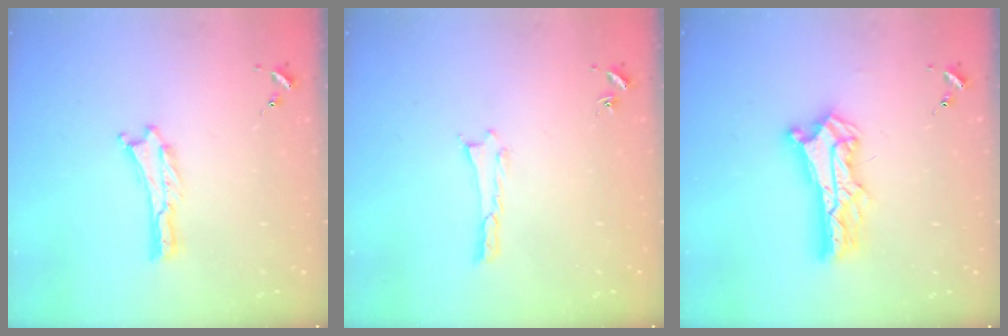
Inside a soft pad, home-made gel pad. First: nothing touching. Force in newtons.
{"total": 0.0}
{"total": 8.8, "press": 8.8, "slide": 0.7}